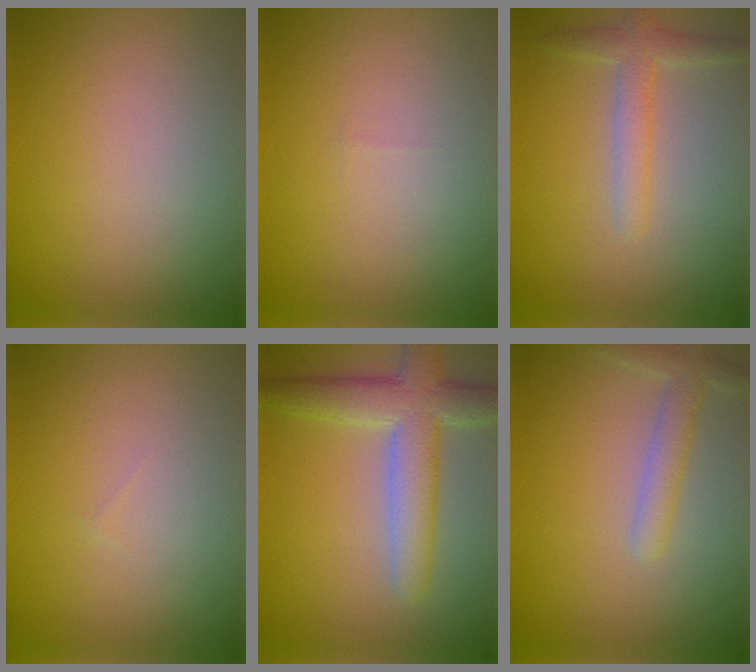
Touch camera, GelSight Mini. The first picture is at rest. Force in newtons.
{"total": 0.0}
{"total": 2.5, "press": 2.5, "slide": 0.1}
{"total": 0.0}
{"total": 5.9, "press": 5.9, "slide": 0.6}
{"total": 2.4, "press": 2.4, "slide": 0.1}